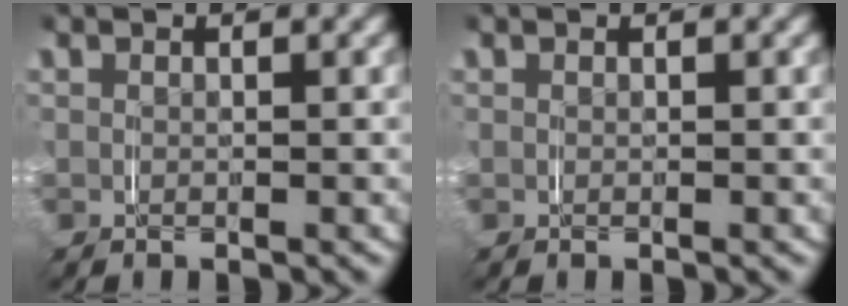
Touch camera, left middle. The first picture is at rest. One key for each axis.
{"total": 0.0}